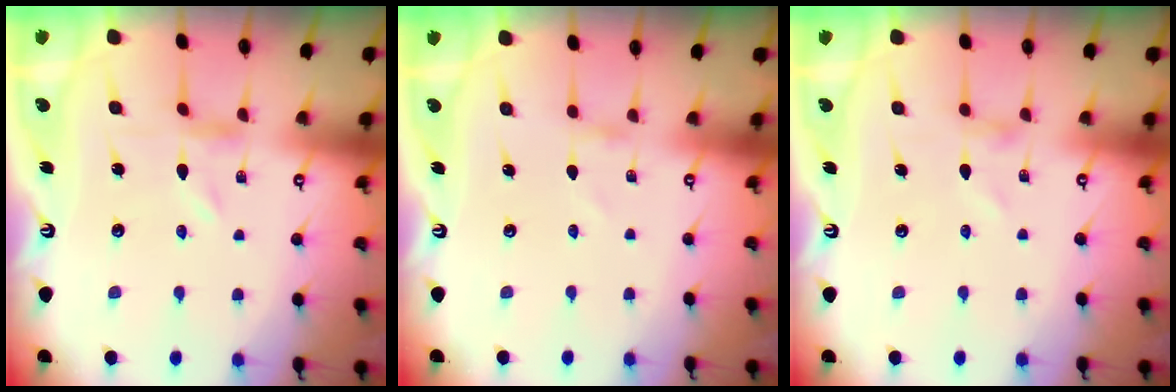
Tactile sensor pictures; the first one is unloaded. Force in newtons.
{"total": 0.0}
{"total": 0.0}